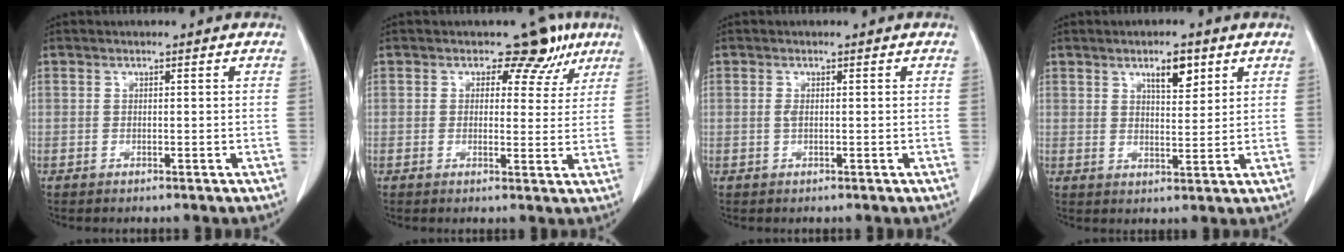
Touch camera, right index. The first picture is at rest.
{"total": 7.7, "force": [4.1, 5.1, 4.0], "torque": [-0.040, 0.027, 0.053]}
{"total": 1.1, "force": [-0.1, 0.5, 0.9], "torque": [-0.023, 0.001, -0.001]}
{"total": 5.4, "force": [3.0, 2.0, 4.1], "torque": [-0.069, 0.001, 0.051]}